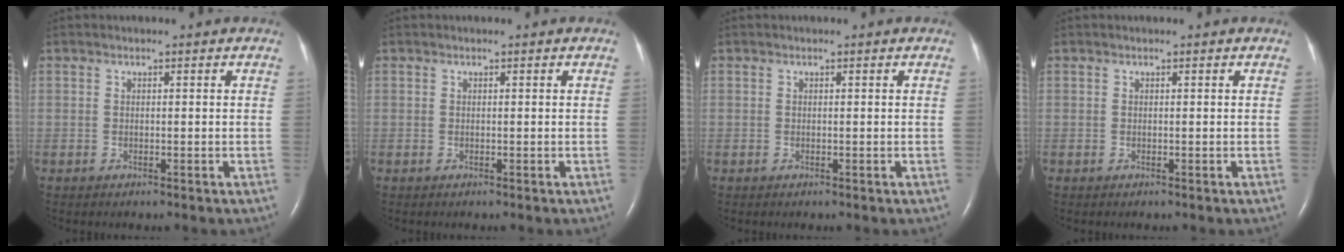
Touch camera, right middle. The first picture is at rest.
{"total": 0.0}
{"total": 0.0}
{"total": 0.0}